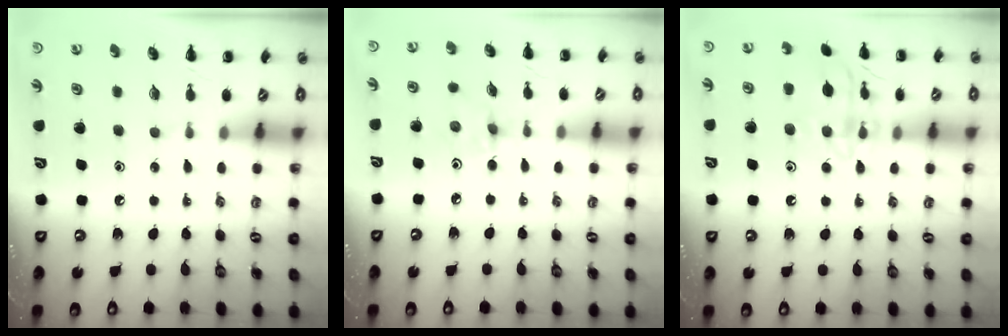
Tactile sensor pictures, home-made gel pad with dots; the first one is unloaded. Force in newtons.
{"total": 2.4, "press": 2.3, "slide": 0.8}
{"total": 12.9, "press": 12.9, "slide": 0.5}